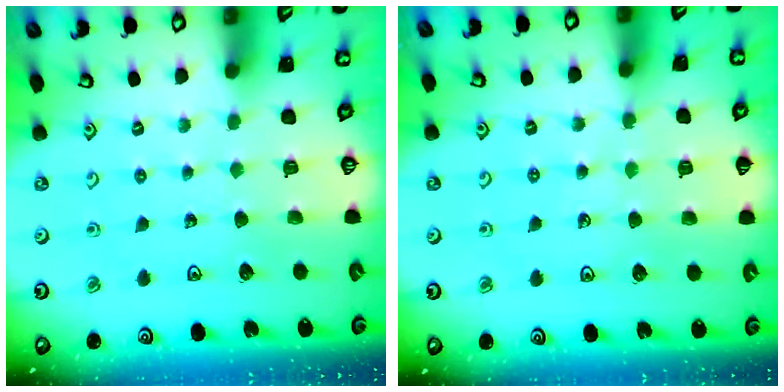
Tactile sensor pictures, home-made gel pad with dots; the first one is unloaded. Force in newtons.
{"total": 4.4, "press": 4.3, "slide": 0.8}